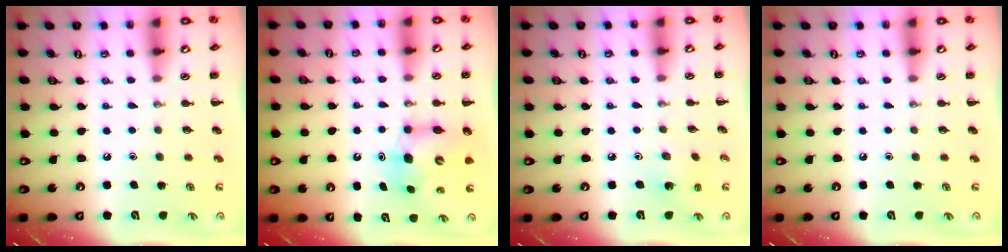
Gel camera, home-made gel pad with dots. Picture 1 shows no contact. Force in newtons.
{"total": 7.3, "press": 7.2, "slide": 1.4}
{"total": 2.4, "press": 2.2, "slide": 0.8}
{"total": 0.0}